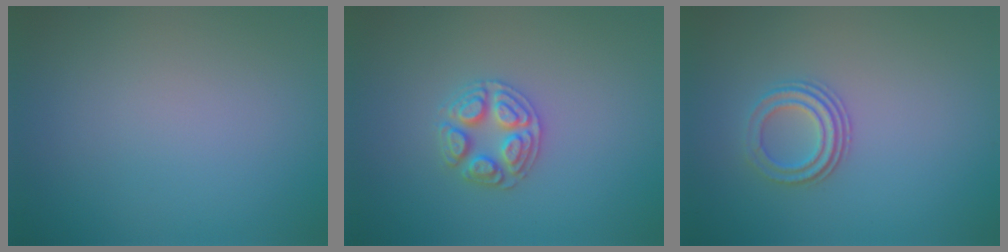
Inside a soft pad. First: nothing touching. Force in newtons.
{"total": 2.9, "press": 2.8, "slide": 0.4}
{"total": 2.8, "press": 2.2, "slide": 1.7}